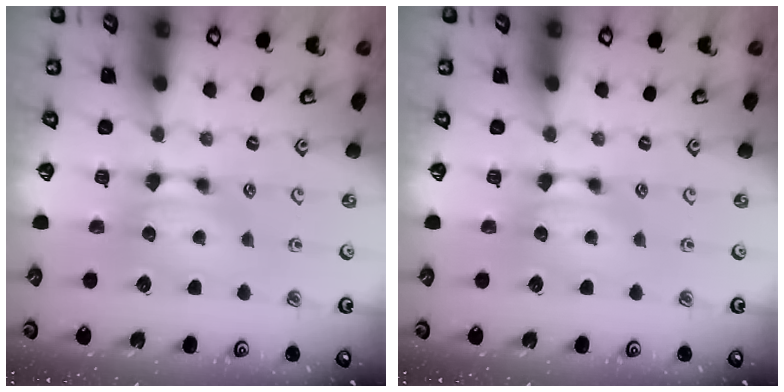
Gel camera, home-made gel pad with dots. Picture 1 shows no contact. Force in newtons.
{"total": 0.0}